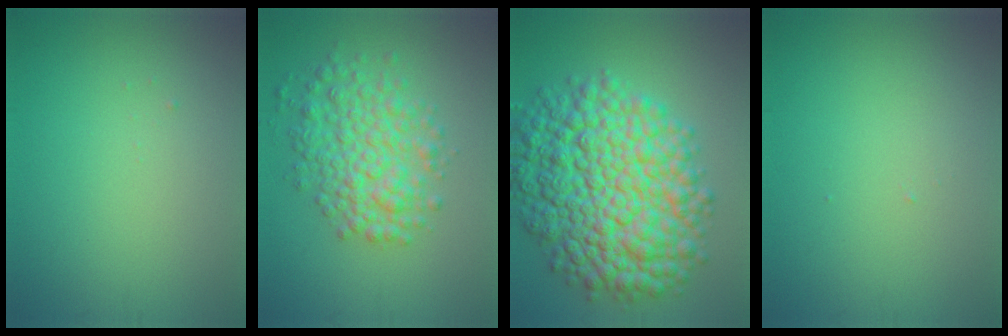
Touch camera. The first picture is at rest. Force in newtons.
{"total": 5.4, "press": 5.4, "slide": 0.1}
{"total": 12.8, "press": 12.8, "slide": 0.2}
{"total": 0.0}